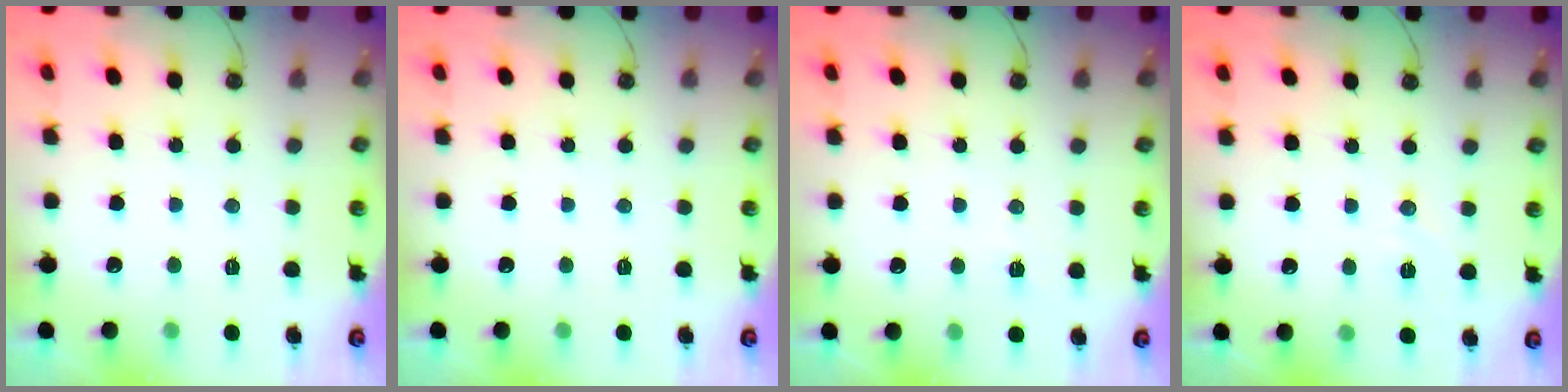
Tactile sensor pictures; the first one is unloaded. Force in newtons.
{"total": 0.0}
{"total": 3.7, "press": 3.6, "slide": 0.9}
{"total": 5.6, "press": 5.4, "slide": 1.3}